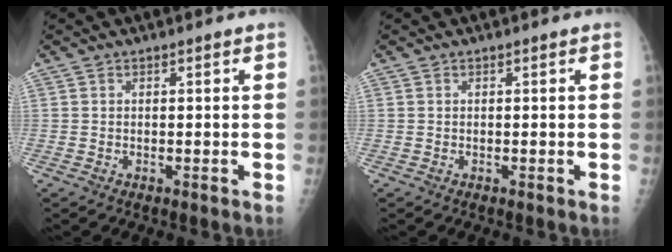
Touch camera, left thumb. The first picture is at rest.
{"total": 0.0}